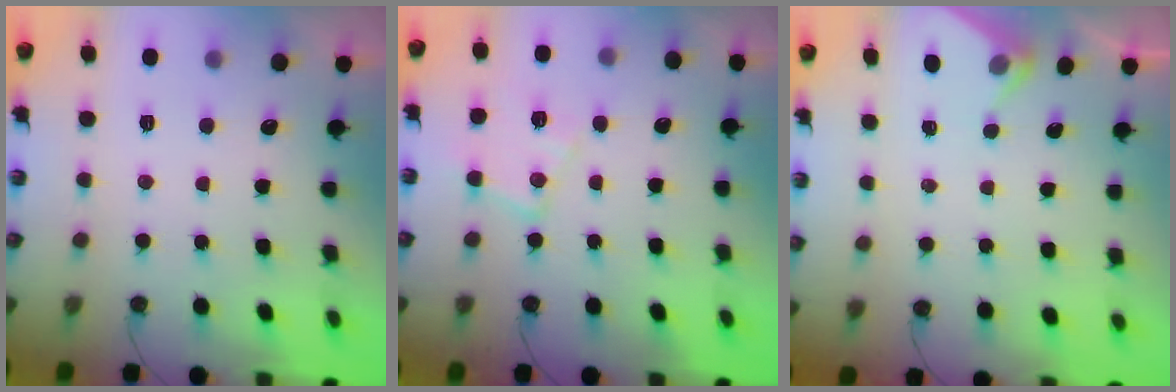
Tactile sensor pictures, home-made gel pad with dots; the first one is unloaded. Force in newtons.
{"total": 12.3, "press": 12.3, "slide": 0.7}
{"total": 3.6, "press": 3.6, "slide": 0.5}